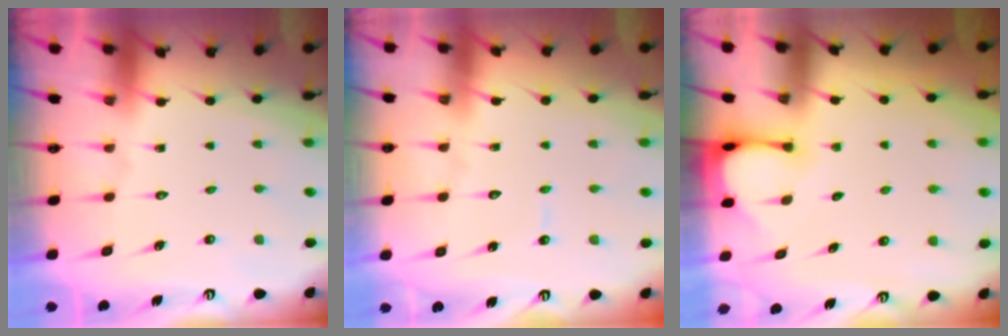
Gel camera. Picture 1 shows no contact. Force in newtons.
{"total": 2.8, "press": 2.8, "slide": 0.3}
{"total": 3.0, "press": 3.0, "slide": 0.5}